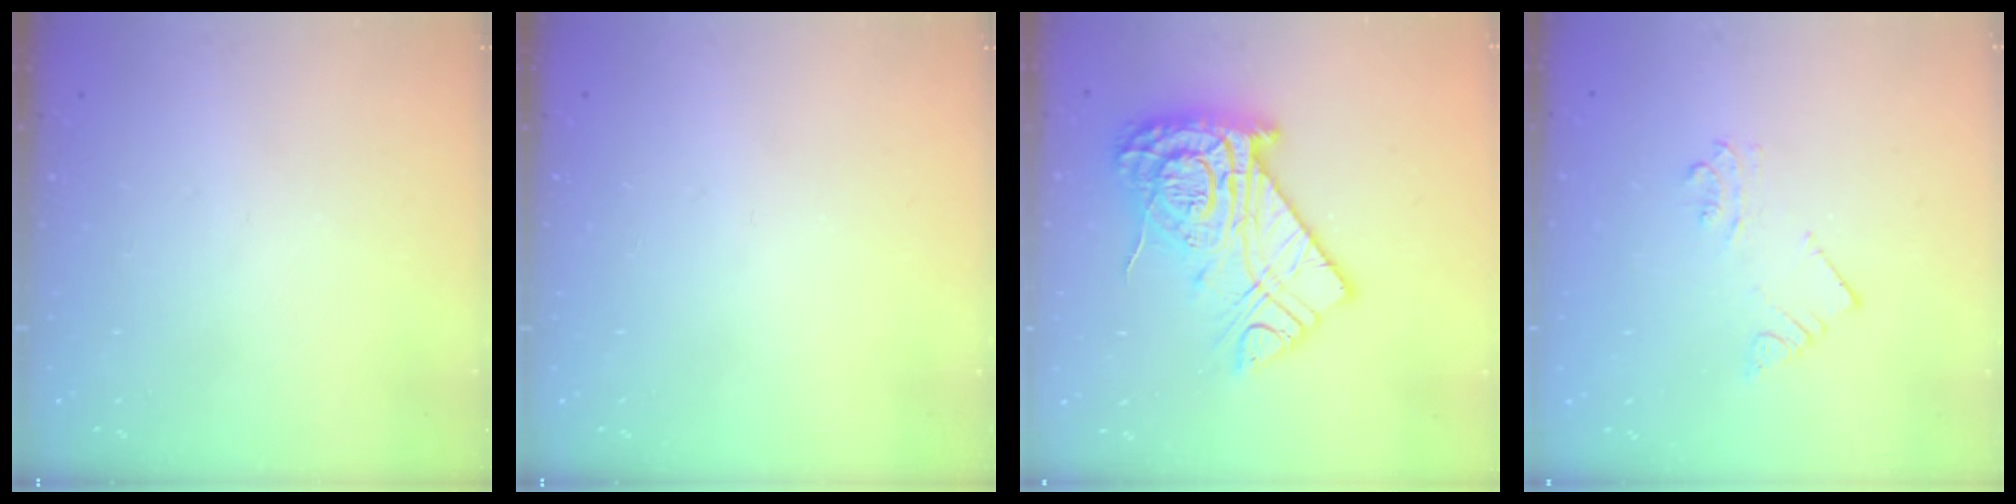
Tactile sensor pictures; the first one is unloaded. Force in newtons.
{"total": 0.0}
{"total": 20.4, "press": 20.3, "slide": 1.4}
{"total": 3.2, "press": 3.2, "slide": 0.2}